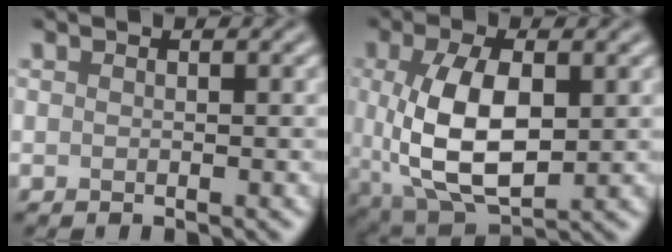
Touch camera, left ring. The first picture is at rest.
{"total": 8.8, "force": [0.2, 4.5, 7.6], "torque": [-0.159, -0.008, 0.008]}